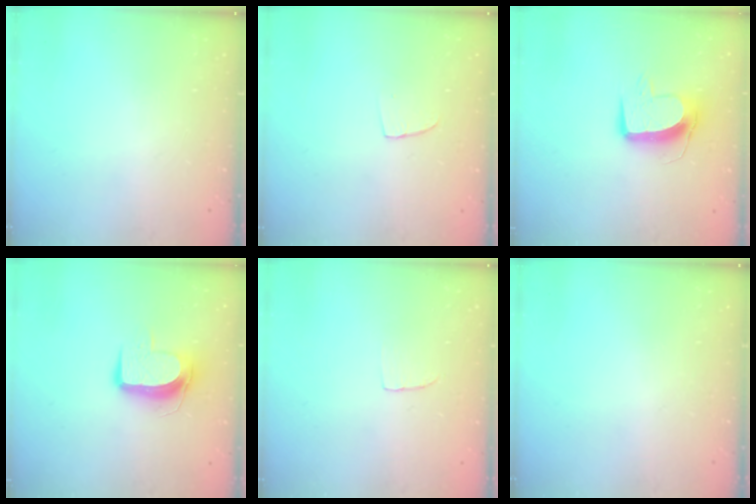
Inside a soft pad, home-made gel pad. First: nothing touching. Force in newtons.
{"total": 2.9, "press": 2.9, "slide": 0.2}
{"total": 11.0, "press": 10.9, "slide": 0.7}
{"total": 9.7, "press": 9.7, "slide": 0.8}
{"total": 2.7, "press": 2.7, "slide": 0.2}
{"total": 0.0}